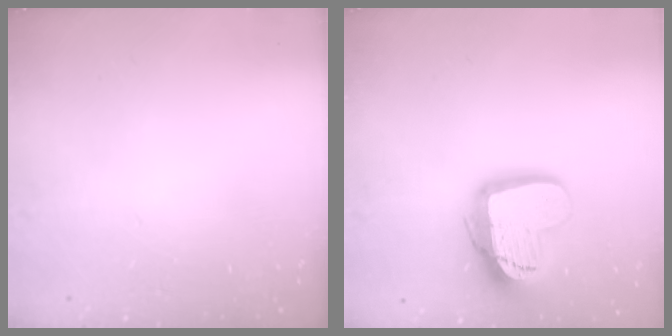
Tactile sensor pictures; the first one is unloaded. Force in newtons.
{"total": 19.0, "press": 18.9, "slide": 1.6}